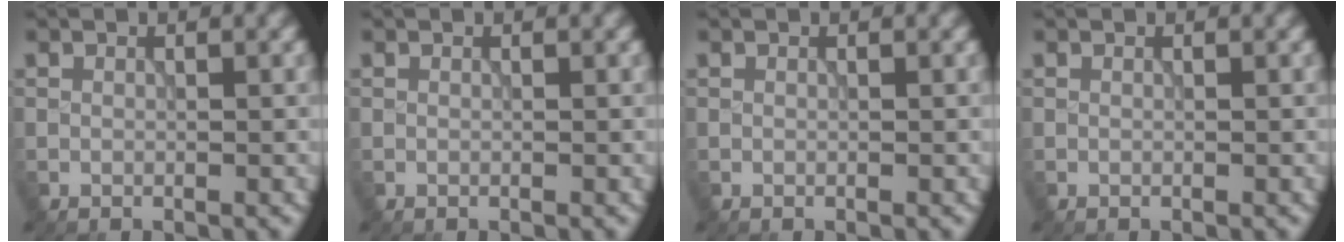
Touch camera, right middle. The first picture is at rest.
{"total": 0.0}
{"total": 0.0}
{"total": 0.0}